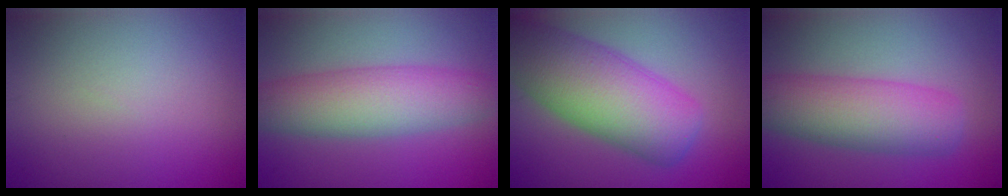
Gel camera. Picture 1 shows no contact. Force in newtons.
{"total": 7.1, "press": 7.1, "slide": 0.2}
{"total": 10.6, "press": 10.6, "slide": 0.5}
{"total": 7.5, "press": 7.4, "slide": 0.5}